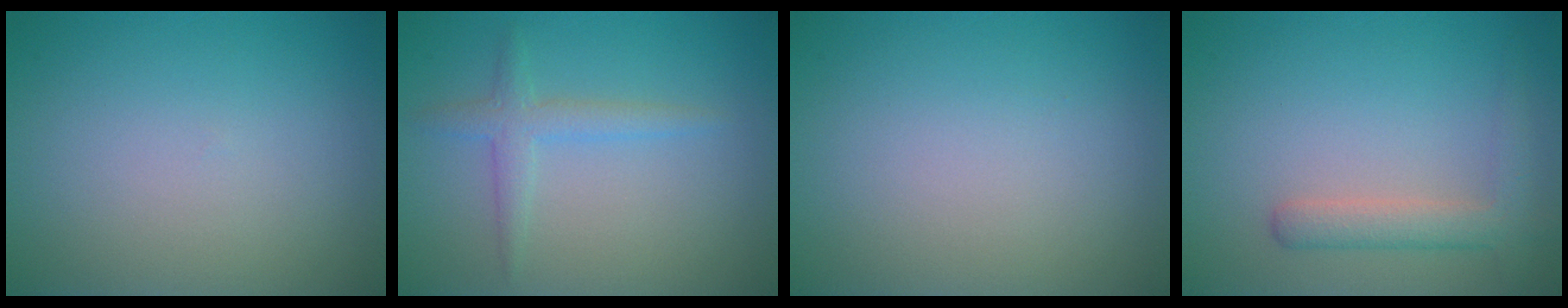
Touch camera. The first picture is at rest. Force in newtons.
{"total": 2.1, "press": 2.1, "slide": 0.1}
{"total": 0.0}
{"total": 2.8, "press": 2.8, "slide": 0.2}